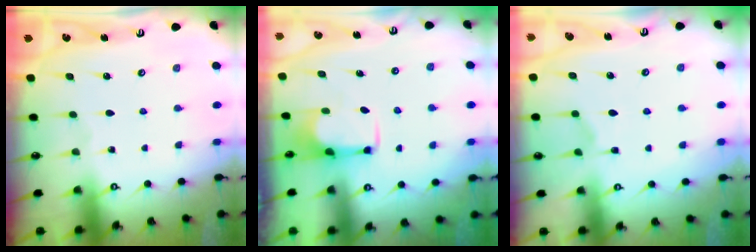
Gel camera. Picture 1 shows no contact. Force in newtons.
{"total": 2.8, "press": 2.7, "slide": 0.7}
{"total": 1.6, "press": 0.9, "slide": 1.4}